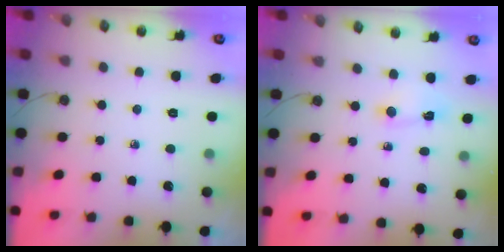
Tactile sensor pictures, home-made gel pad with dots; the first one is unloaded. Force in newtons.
{"total": 2.7, "press": 2.7, "slide": 0.3}